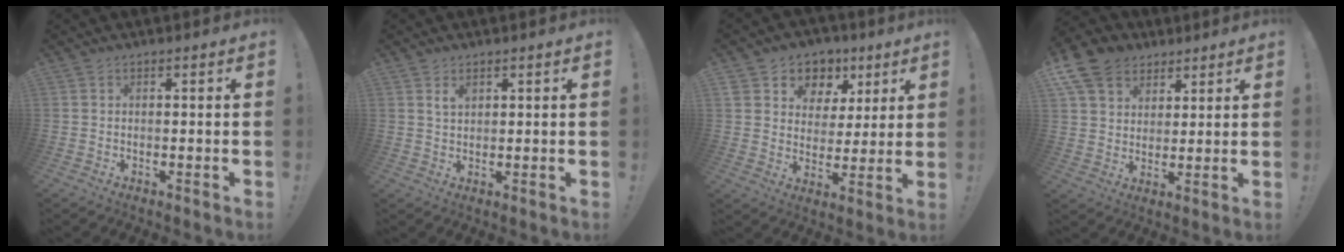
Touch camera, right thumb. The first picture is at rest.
{"total": 2.7, "force": [1.6, 1.5, 1.6], "torque": [-0.019, -0.006, 0.026]}
{"total": 8.5, "force": [3.7, 7.3, 2.1], "torque": [-0.030, -0.021, 0.075]}
{"total": 12.0, "force": [6.7, 8.9, 4.3], "torque": [-0.076, -0.036, 0.137]}